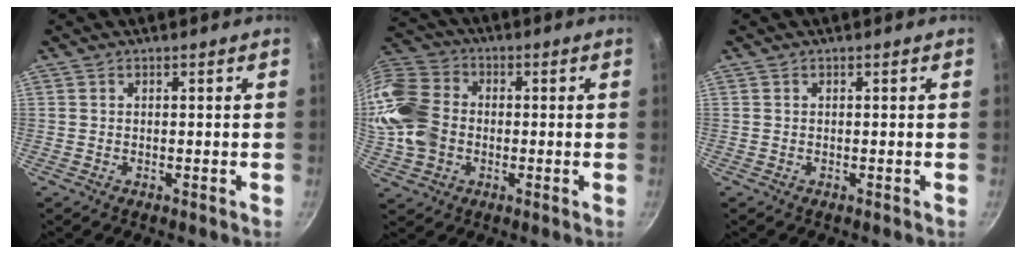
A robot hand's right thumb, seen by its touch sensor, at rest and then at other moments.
{"total": 17.4, "force": [-1.5, 14.0, 10.3], "torque": [-0.216, 0.030, -0.038]}
{"total": 0.0}